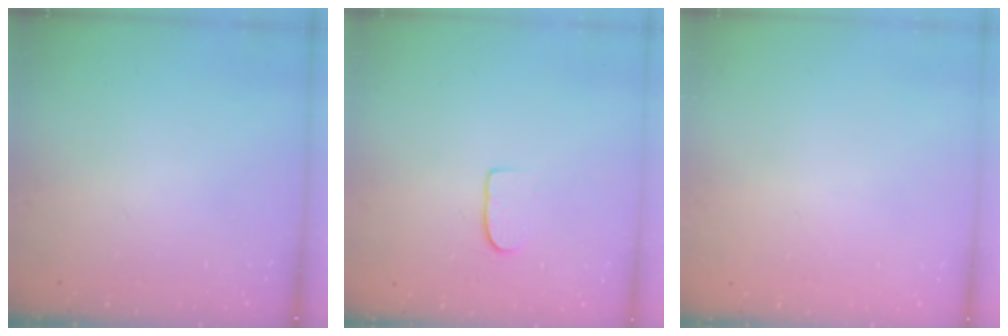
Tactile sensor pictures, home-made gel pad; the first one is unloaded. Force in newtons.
{"total": 6.6, "press": 6.6, "slide": 0.7}
{"total": 0.0}